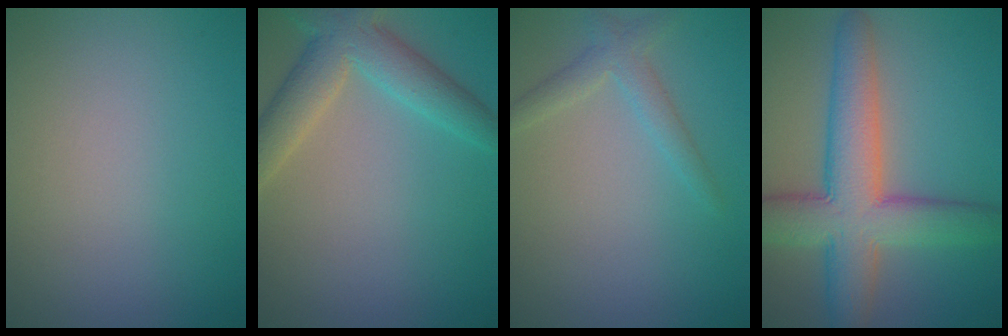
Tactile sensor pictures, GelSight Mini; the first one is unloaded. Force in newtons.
{"total": 5.2, "press": 5.2, "slide": 0.3}
{"total": 2.0, "press": 2.0, "slide": 0.2}
{"total": 8.8, "press": 8.8, "slide": 0.3}